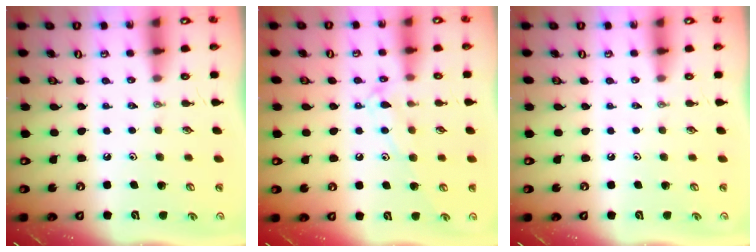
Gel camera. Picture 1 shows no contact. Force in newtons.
{"total": 10.9, "press": 10.8, "slide": 0.8}
{"total": 0.0}